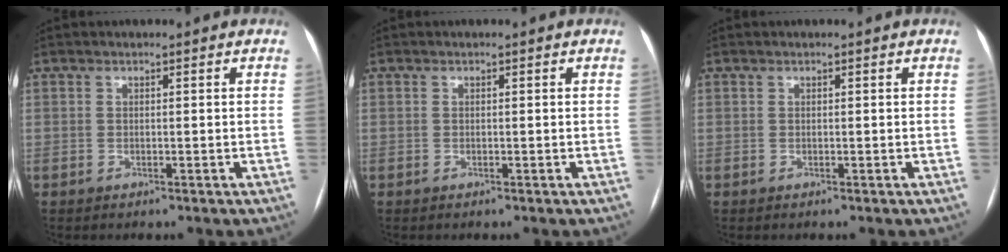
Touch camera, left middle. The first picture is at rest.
{"total": 0.0}
{"total": 0.0}